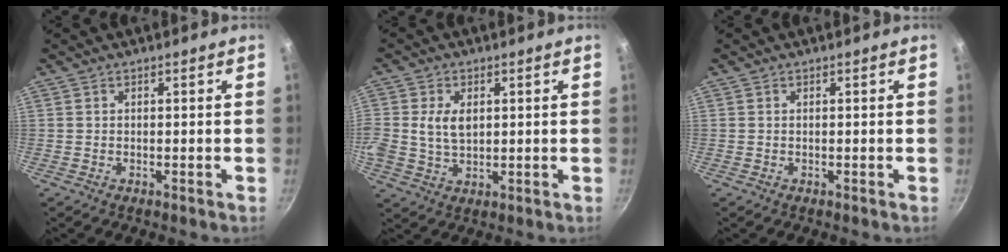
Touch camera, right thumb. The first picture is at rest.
{"total": 6.3, "force": [1.0, 4.2, 4.5], "torque": [-0.082, -0.001, 0.020]}
{"total": 0.0}